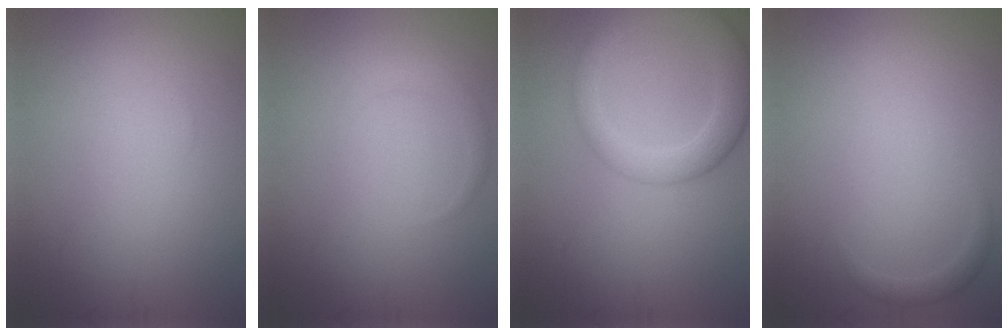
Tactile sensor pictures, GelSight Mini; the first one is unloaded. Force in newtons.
{"total": 1.2, "press": 1.2, "slide": 0.0}
{"total": 4.6, "press": 4.6, "slide": 0.2}
{"total": 1.1, "press": 1.1, "slide": 0.2}